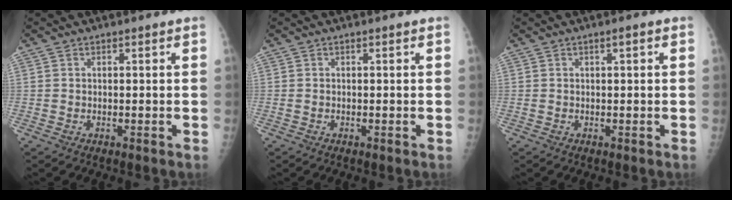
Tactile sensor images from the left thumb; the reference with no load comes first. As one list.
[{"total": 0.0}, {"total": 1.0, "force": [0.5, 0.1, 0.9], "torque": [-0.015, 0.003, 0.006]}]